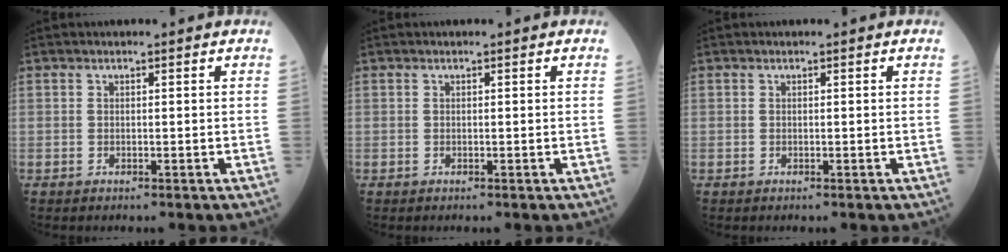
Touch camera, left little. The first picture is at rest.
{"total": 0.0}
{"total": 0.0}